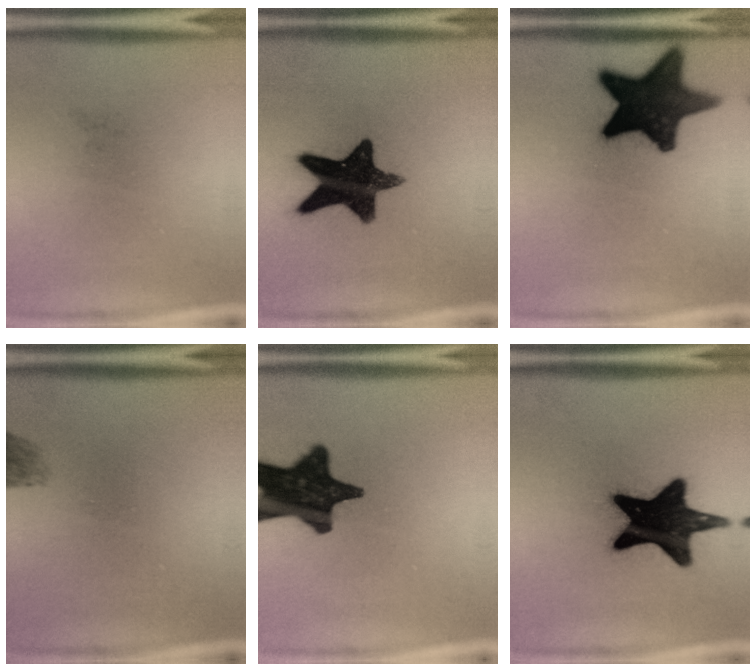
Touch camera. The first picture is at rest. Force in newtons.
{"total": 14.9}
{"total": 16.7}
{"total": 1.7}
{"total": 16.5}
{"total": 19.1}